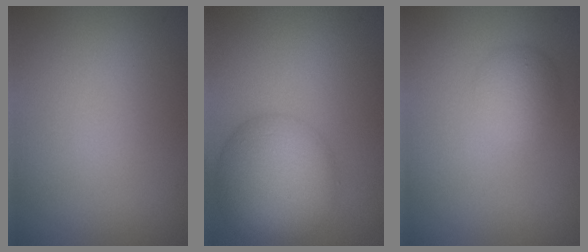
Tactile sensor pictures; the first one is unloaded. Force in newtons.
{"total": 7.8, "press": 7.8, "slide": 0.6}
{"total": 2.4, "press": 2.4, "slide": 0.1}